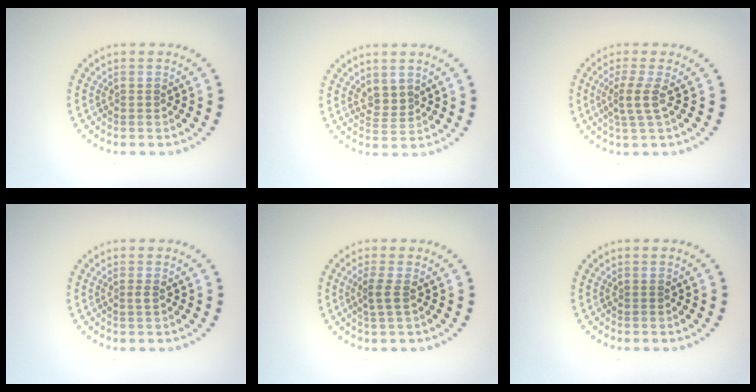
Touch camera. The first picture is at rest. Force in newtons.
{"total": 1.6, "press": 1.3, "slide": 0.9}
{"total": 2.2, "press": 1.6, "slide": 1.5}
{"total": 0.7, "press": 0.4, "slide": 0.5}
{"total": 1.6, "press": 1.2, "slide": 1.0}
{"total": 0.0}